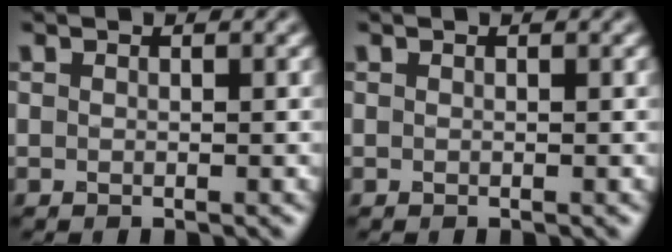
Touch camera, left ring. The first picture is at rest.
{"total": 0.0}